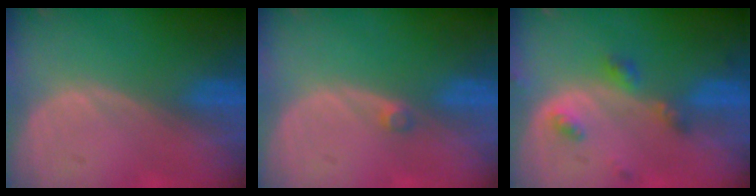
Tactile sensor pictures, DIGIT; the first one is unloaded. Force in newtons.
{"total": 1.1, "press": 1.0, "slide": 0.6}
{"total": 3.8, "press": 3.7, "slide": 0.5}